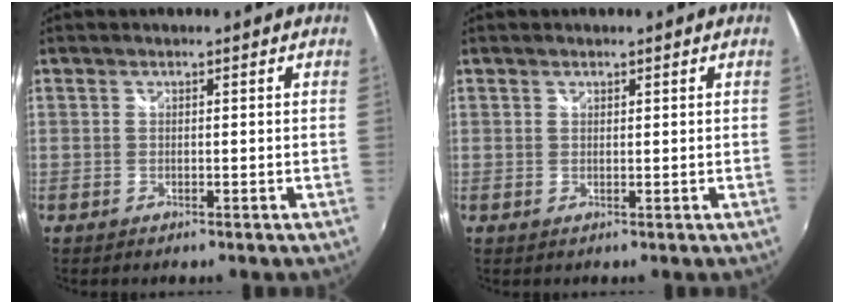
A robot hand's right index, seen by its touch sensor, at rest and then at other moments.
{"total": 0.5, "force": [0.4, 0.3, 0.1], "torque": [-0.002, 0.001, 0.007]}